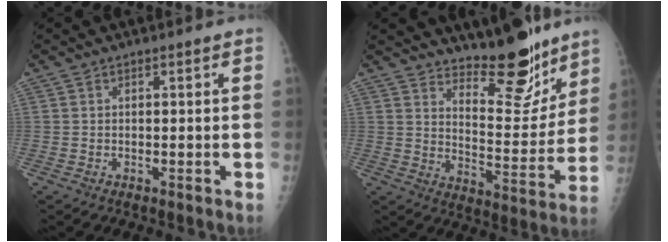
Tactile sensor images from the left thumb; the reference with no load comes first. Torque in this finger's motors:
{"motor_torque": [0.25, 0.18, -0.09, -0.39, 0.04]}